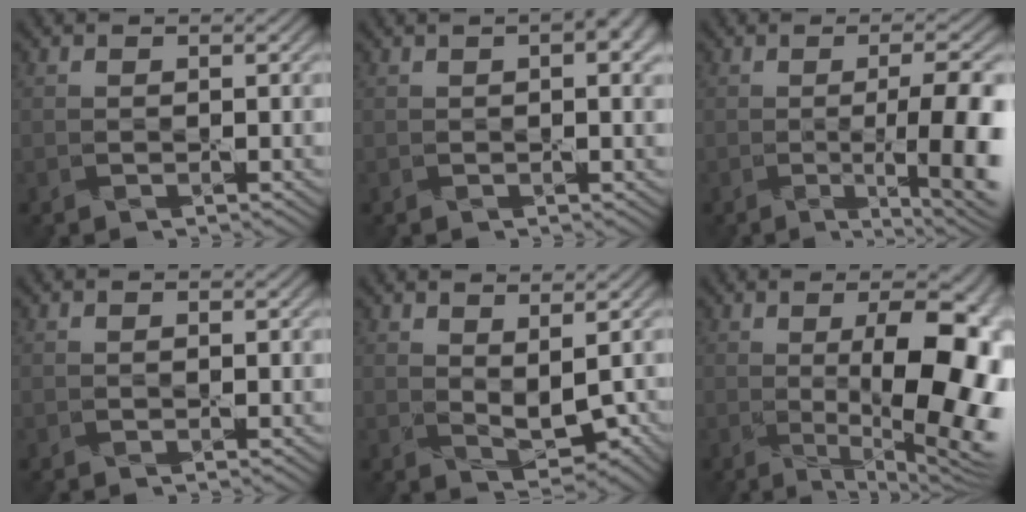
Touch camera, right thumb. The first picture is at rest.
{"total": 4.6, "force": [1.9, 1.4, 3.9], "torque": [-0.050, 0.009, 0.020]}
{"total": 10.8, "force": [-1.9, 2.9, 10.3], "torque": [-0.119, 0.000, -0.028]}
{"total": 0.0}
{"total": 2.8, "force": [1.3, 1.0, 2.3], "torque": [-0.047, -0.003, 0.028]}
{"total": 16.4, "force": [-0.2, 5.5, 15.5], "torque": [-0.195, 0.000, 0.000]}